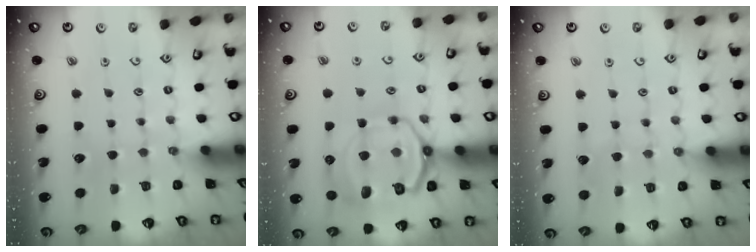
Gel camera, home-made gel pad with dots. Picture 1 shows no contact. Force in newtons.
{"total": 14.2, "press": 14.1, "slide": 1.6}
{"total": 3.9, "press": 3.9, "slide": 0.4}